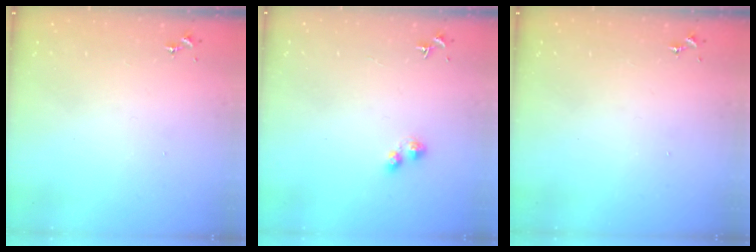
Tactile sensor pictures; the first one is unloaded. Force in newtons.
{"total": 2.5, "press": 2.5, "slide": 0.4}
{"total": 0.0}